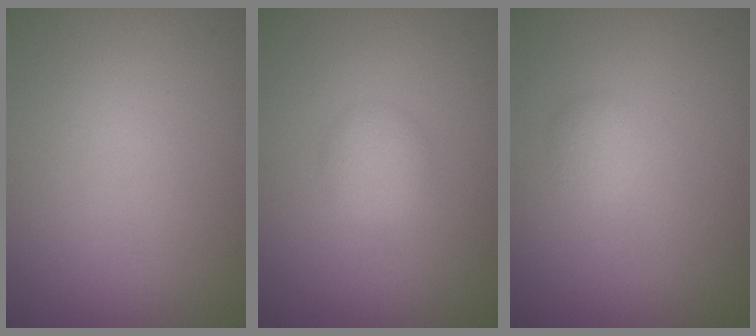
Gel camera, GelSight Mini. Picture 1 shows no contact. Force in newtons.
{"total": 1.9, "press": 1.9, "slide": 0.1}
{"total": 1.3, "press": 1.3, "slide": 0.0}